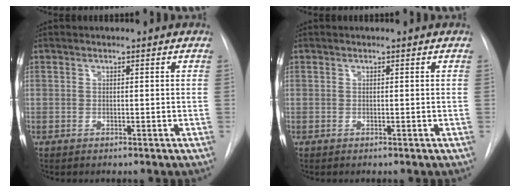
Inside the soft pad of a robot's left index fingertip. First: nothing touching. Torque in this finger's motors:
{"motor_torque": [-0.02, 0.02, 0.00, 0.00]}